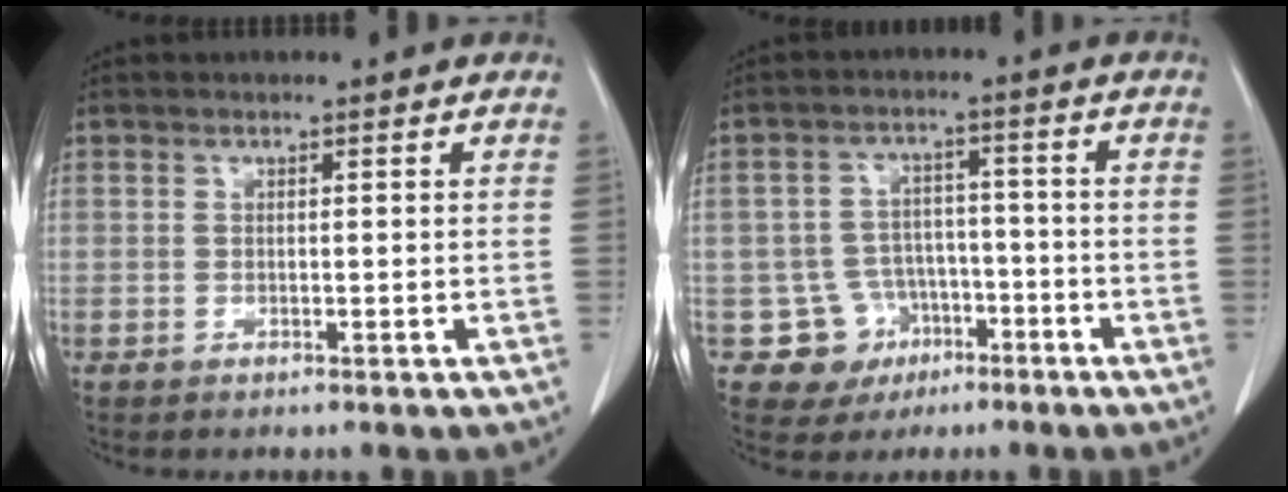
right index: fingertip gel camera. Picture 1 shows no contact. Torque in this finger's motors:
{"motor_torque": [-0.20, 0.01, -0.27, -0.08]}